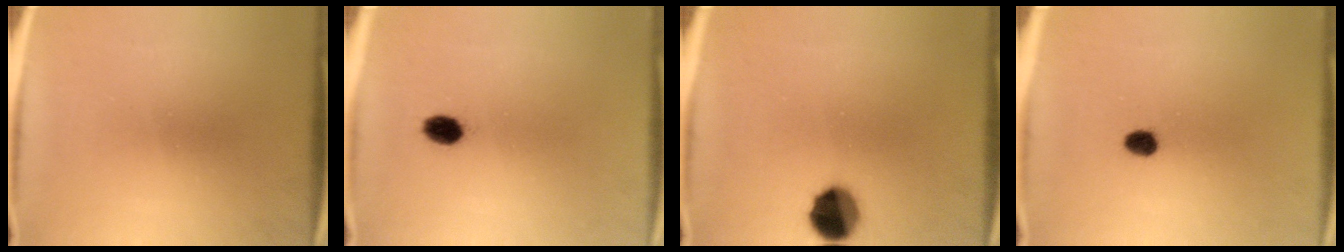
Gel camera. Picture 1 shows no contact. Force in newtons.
{"total": 3.5}
{"total": 9.6}
{"total": 2.8}